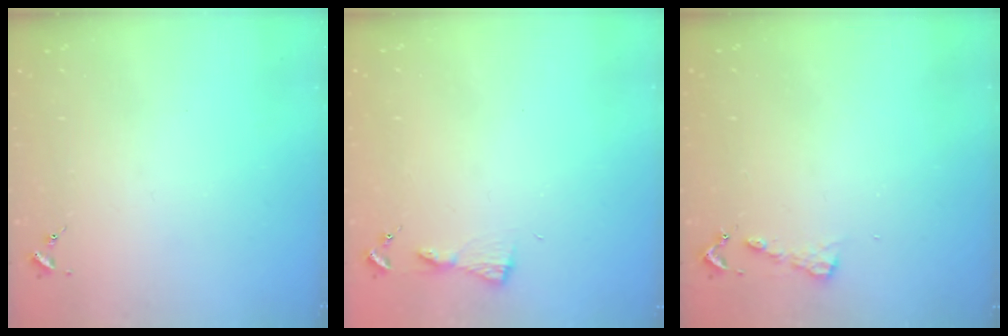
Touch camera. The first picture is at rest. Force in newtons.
{"total": 3.9, "press": 3.9, "slide": 0.4}
{"total": 4.6, "press": 4.6, "slide": 0.4}